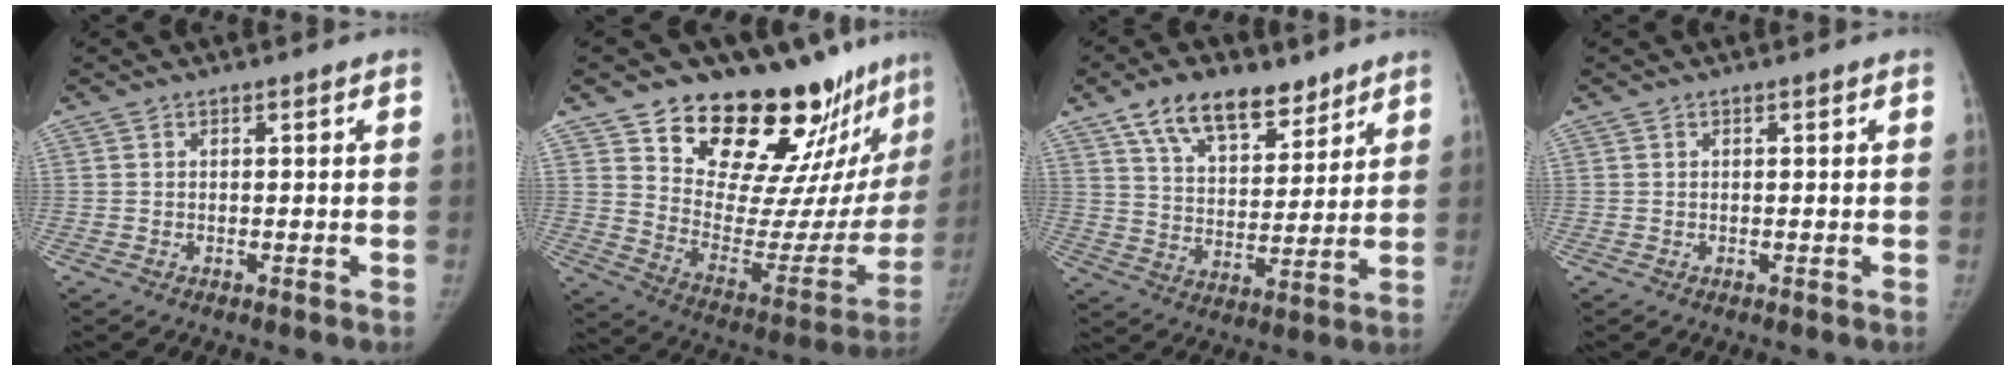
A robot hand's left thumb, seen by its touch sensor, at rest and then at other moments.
{"total": 27.3, "force": [20.9, 10.7, 13.9], "torque": [-0.158, -0.137, 0.300]}
{"total": 14.3, "force": [9.6, 7.4, 7.6], "torque": [-0.089, -0.047, 0.165]}
{"total": 0.0}